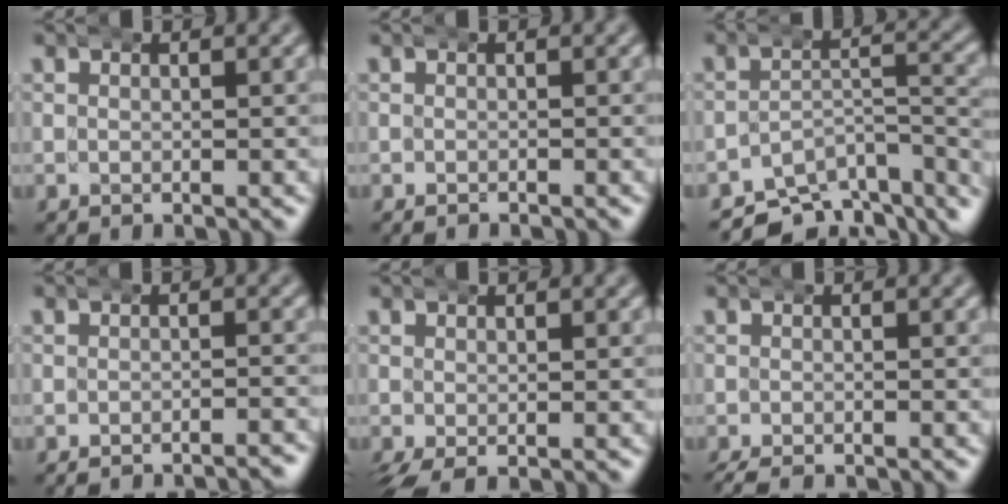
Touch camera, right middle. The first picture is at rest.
{"total": 0.6, "force": [-0.6, 0.2, -0.2], "torque": [0.002, 0.001, -0.011]}
{"total": 8.3, "force": [-7.2, 2.7, 3.2], "torque": [-0.024, -0.010, -0.118]}
{"total": 2.7, "force": [-2.7, 0.3, 0.1], "torque": [-0.002, 0.000, -0.045]}
{"total": 1.4, "force": [-1.0, 0.5, 0.8], "torque": [-0.017, -0.009, -0.011]}
{"total": 2.1, "force": [-2.0, 0.5, 0.1], "torque": [-0.007, -0.008, -0.030]}